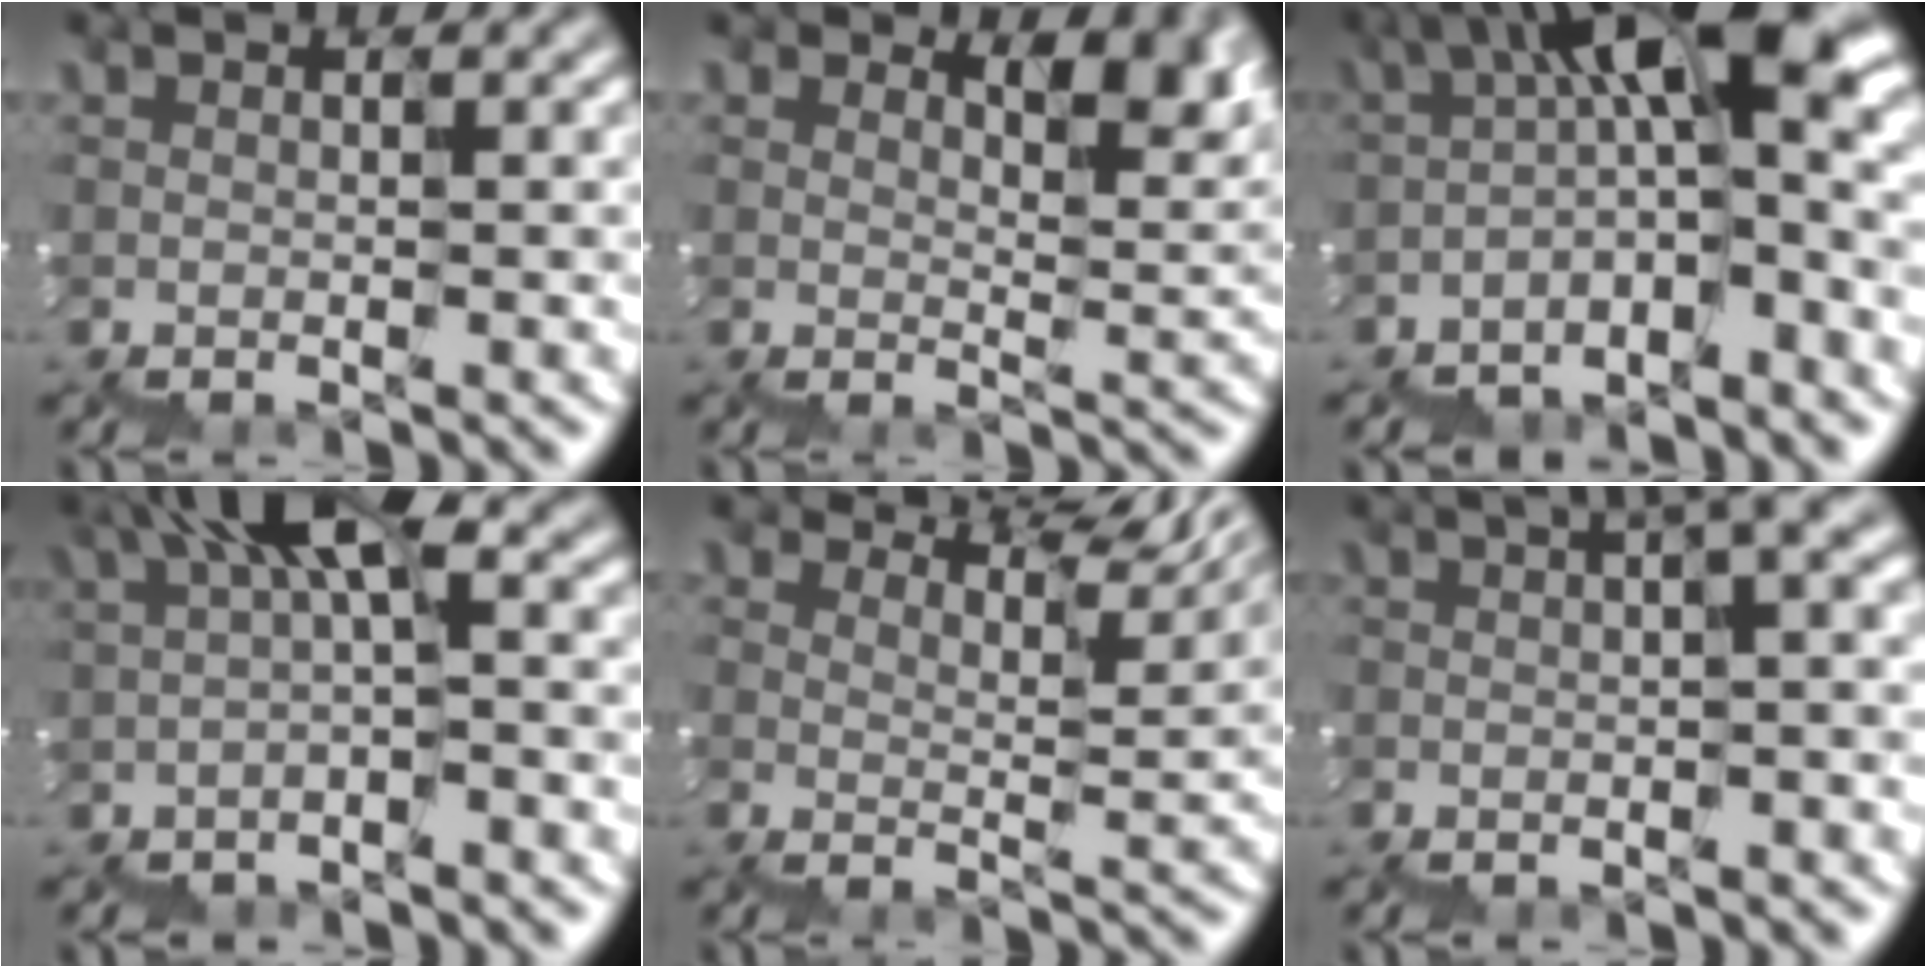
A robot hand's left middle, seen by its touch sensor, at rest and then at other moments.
{"total": 4.3, "force": [2.7, 1.8, 2.8], "torque": [-0.036, 0.002, 0.043]}
{"total": 9.6, "force": [-0.9, 3.0, 9.1], "torque": [-0.169, 0.018, -0.021]}
{"total": 4.0, "force": [0.8, 1.0, 3.8], "torque": [-0.090, 0.012, 0.006]}
{"total": 6.6, "force": [6.0, 1.1, 2.4], "torque": [-0.049, 0.007, 0.096]}
{"total": 4.3, "force": [0.3, 0.9, 4.2], "torque": [-0.050, 0.007, 0.001]}